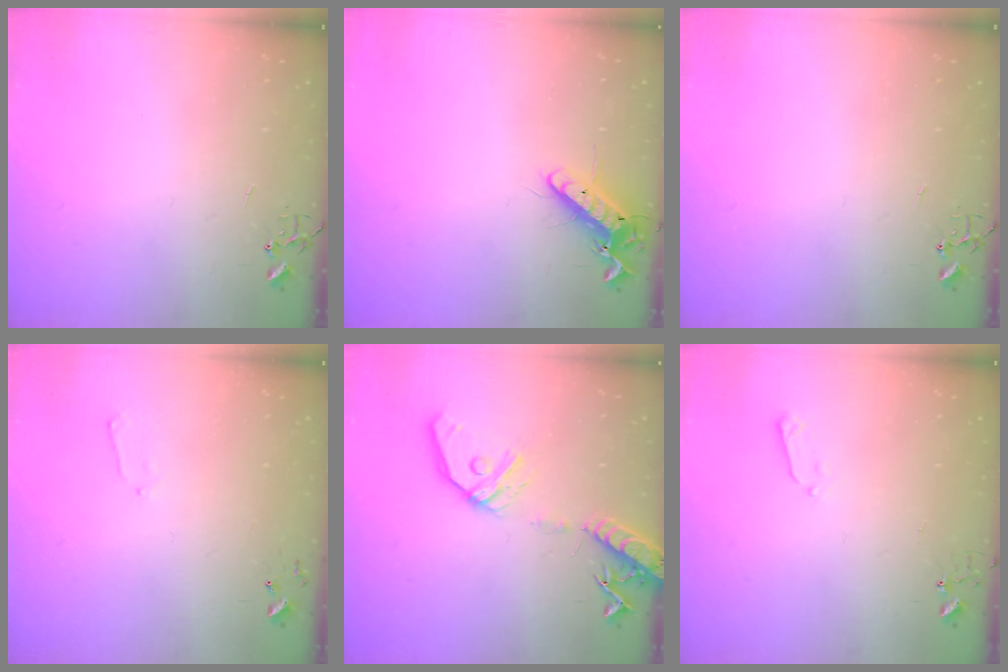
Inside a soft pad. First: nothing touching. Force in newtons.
{"total": 13.1, "press": 12.9, "slide": 2.2}
{"total": 0.0}
{"total": 5.1, "press": 5.0, "slide": 0.6}
{"total": 15.4, "press": 15.2, "slide": 2.8}
{"total": 3.3, "press": 3.2, "slide": 0.6}